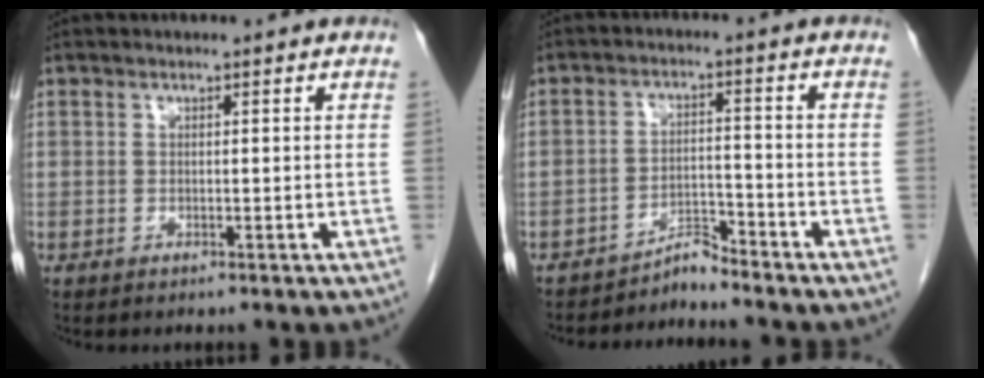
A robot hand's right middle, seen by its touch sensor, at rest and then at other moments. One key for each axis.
{"total": 3.3, "fx": -3.3, "fy": -0.1, "fz": 0.0, "tx": 0.005, "ty": -0.008, "tz": -0.057}